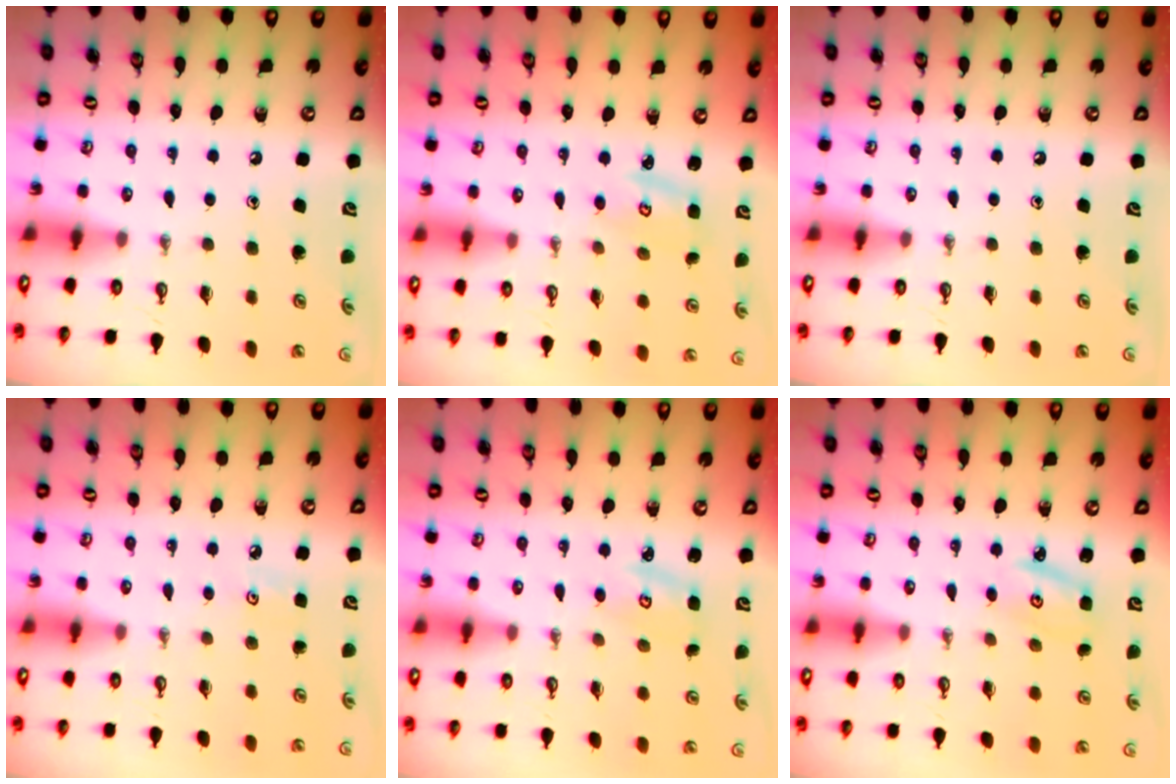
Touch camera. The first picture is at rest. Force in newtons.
{"total": 2.7, "press": 2.7, "slide": 0.1}
{"total": 0.0}
{"total": 3.3, "press": 3.3, "slide": 0.4}
{"total": 3.0, "press": 3.0, "slide": 0.4}
{"total": 2.4, "press": 2.4, "slide": 0.2}